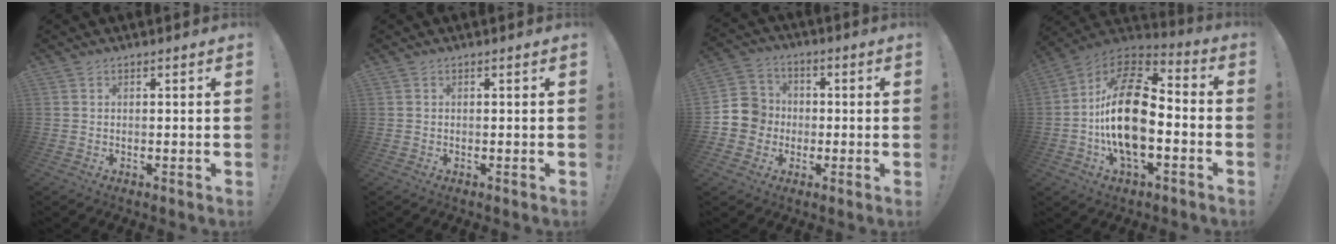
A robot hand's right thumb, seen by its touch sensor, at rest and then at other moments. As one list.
[{"total": 0.0}, {"total": 8.9, "force": [-1.7, 8.5, 1.9], "torque": [-0.024, 0.017, -0.027]}, {"total": 22.5, "force": [-2.9, 11.9, 18.8], "torque": [-0.360, 0.020, -0.047]}]